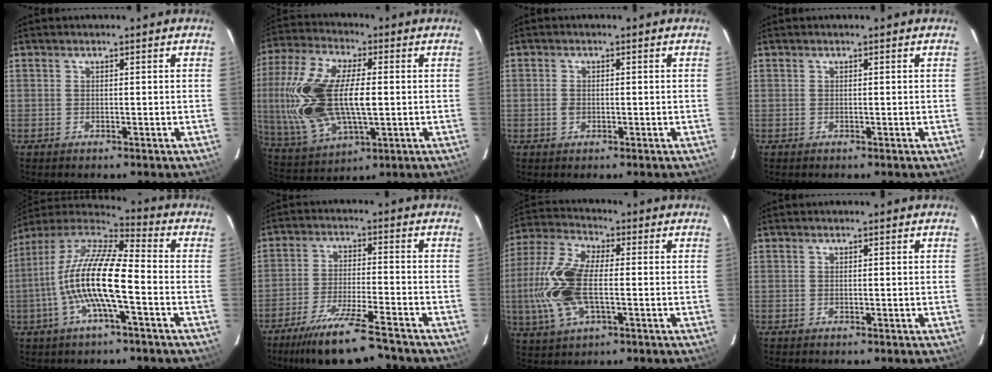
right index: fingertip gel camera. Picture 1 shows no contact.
{"total": 22.9, "force": [0.4, 11.2, 19.9], "torque": [-0.436, 0.005, 0.018]}
{"total": 1.8, "force": [-0.4, 1.2, 1.2], "torque": [-0.026, 0.002, -0.008]}
{"total": 0.0}
{"total": 15.3, "force": [-3.8, 2.8, 14.6], "torque": [-0.268, -0.003, -0.076]}
{"total": 13.8, "force": [-11.5, 1.7, 7.5], "torque": [-0.160, -0.020, -0.190]}
{"total": 15.5, "force": [-1.8, 7.0, 13.6], "torque": [-0.307, 0.005, -0.040]}
{"total": 0.0}